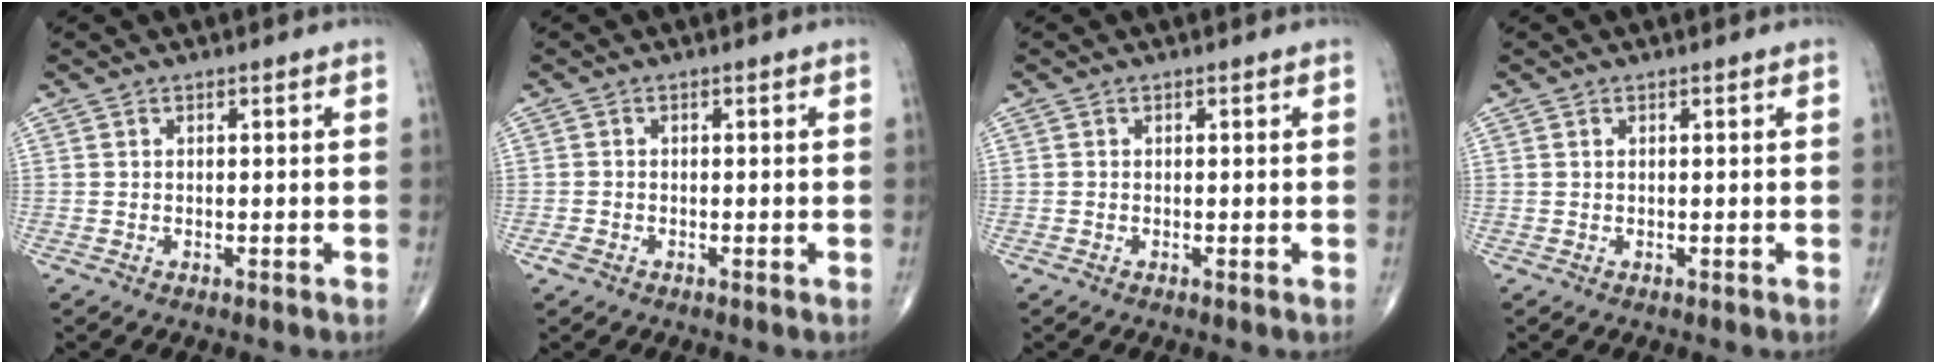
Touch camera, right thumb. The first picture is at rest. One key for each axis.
{"total": 1.4, "fx": -0.7, "fy": 0.8, "fz": 0.9, "tx": -0.018, "ty": -0.001, "tz": -0.014}
{"total": 0.0}
{"total": 0.0}